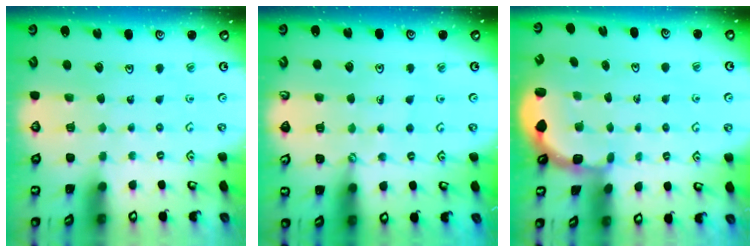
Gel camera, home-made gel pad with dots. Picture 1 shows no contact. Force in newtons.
{"total": 1.9, "press": 1.9, "slide": 0.1}
{"total": 2.4, "press": 1.7, "slide": 1.7}